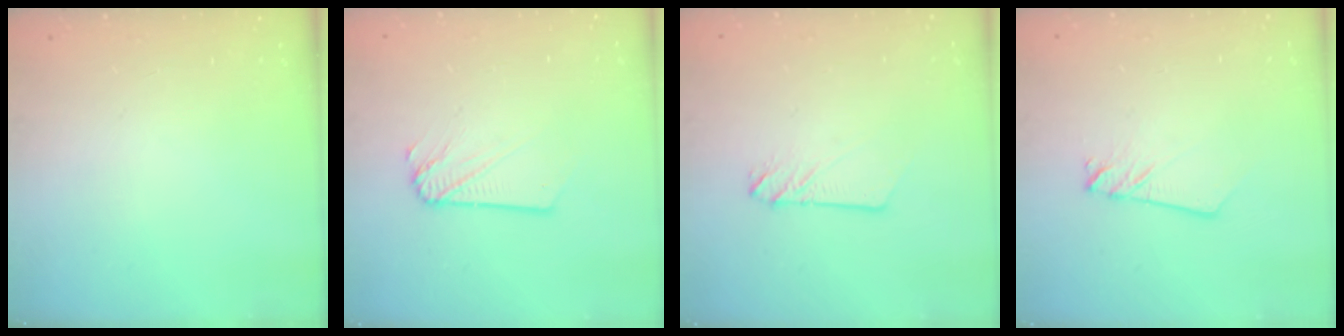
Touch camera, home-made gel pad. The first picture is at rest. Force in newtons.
{"total": 2.1, "press": 2.1, "slide": 0.3}
{"total": 2.3, "press": 2.3, "slide": 0.3}
{"total": 2.4, "press": 2.4, "slide": 0.2}